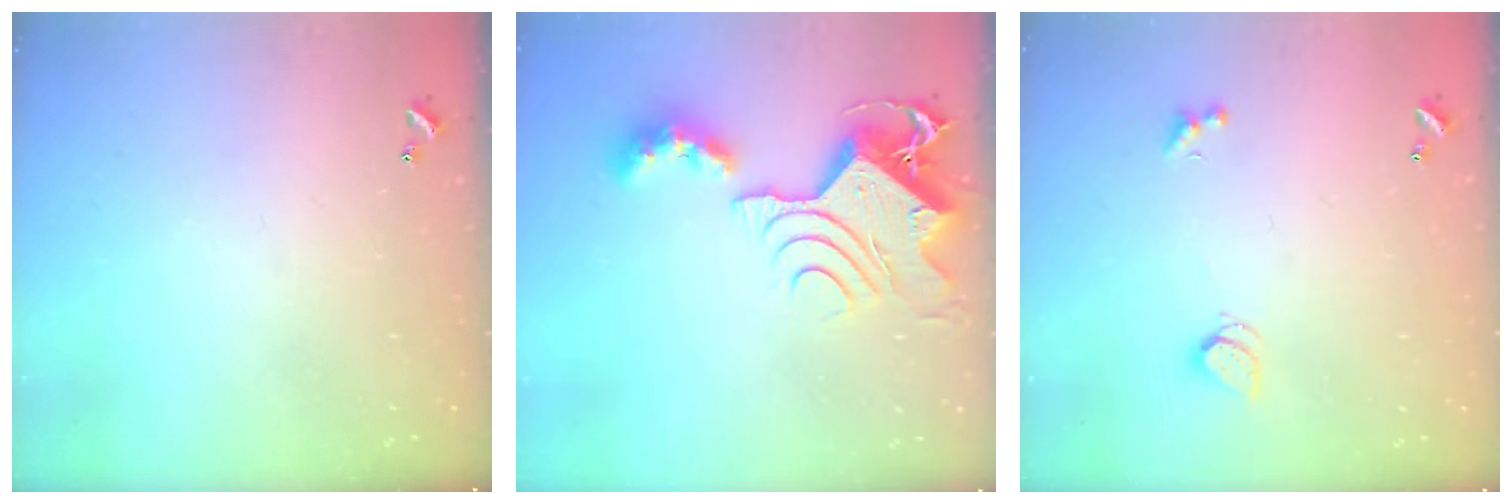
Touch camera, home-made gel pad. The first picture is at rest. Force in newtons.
{"total": 13.1, "press": 13.0, "slide": 1.4}
{"total": 1.3, "press": 1.3, "slide": 0.4}